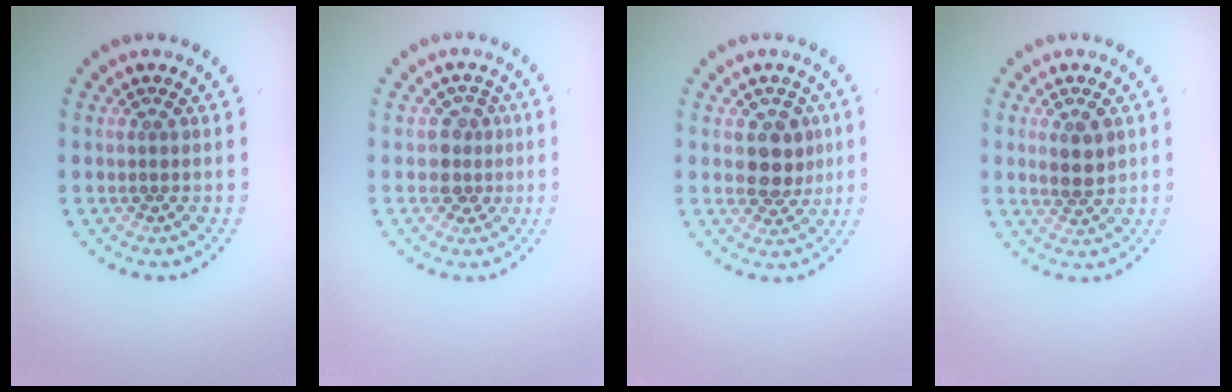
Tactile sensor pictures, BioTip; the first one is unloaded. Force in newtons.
{"total": 2.2, "press": 2.0, "slide": 1.0}
{"total": 3.4, "press": 3.3, "slide": 0.9}
{"total": 2.4, "press": 2.3, "slide": 0.7}